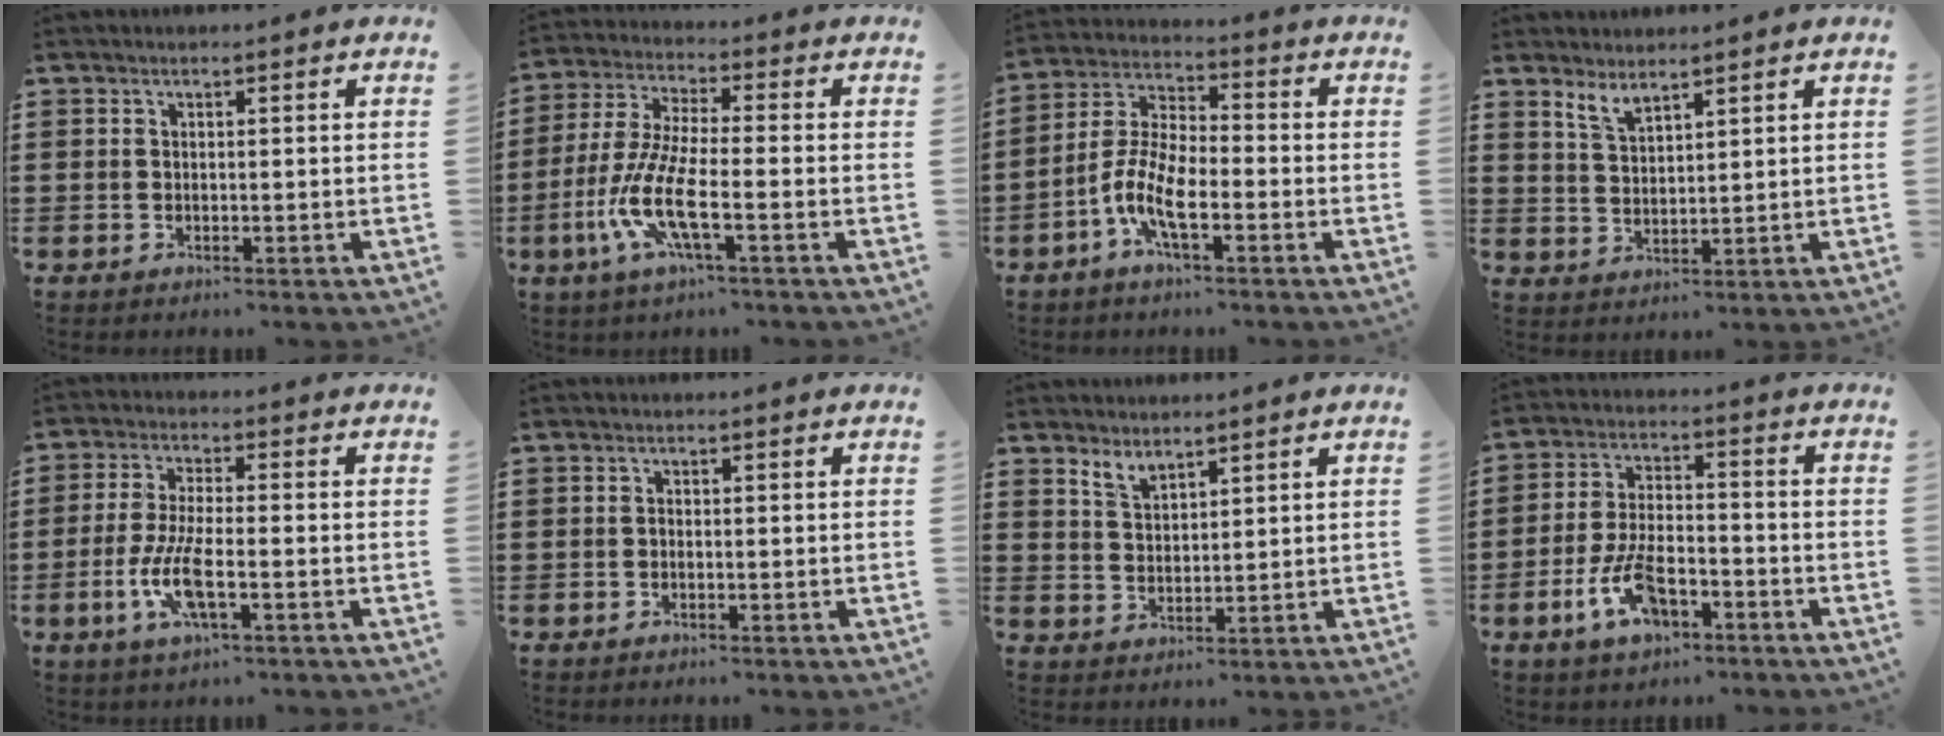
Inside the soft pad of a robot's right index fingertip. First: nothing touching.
{"total": 9.8, "force": [-4.0, 2.2, 8.6], "torque": [-0.212, -0.018, -0.085]}
{"total": 7.6, "force": [-3.4, 2.5, 6.4], "torque": [-0.162, -0.012, -0.072]}
{"total": 3.2, "force": [2.7, 0.9, 1.5], "torque": [-0.037, 0.001, 0.050]}
{"total": 7.4, "force": [-2.5, 2.0, 6.6], "torque": [-0.144, -0.012, -0.049]}
{"total": 0.6, "force": [-0.3, 0.3, 0.3], "torque": [-0.008, -0.001, -0.007]}
{"total": 2.8, "force": [2.5, 0.9, 0.9], "torque": [-0.024, 0.000, 0.048]}
{"total": 8.4, "force": [-4.0, 3.9, 6.3], "torque": [-0.141, 0.001, -0.076]}